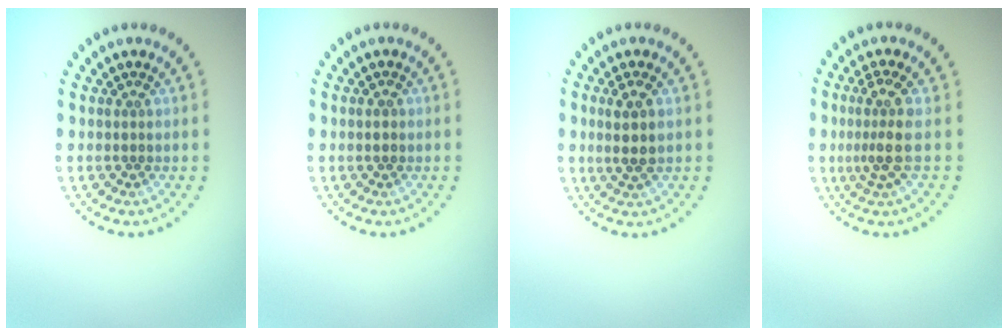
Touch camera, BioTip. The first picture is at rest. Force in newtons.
{"total": 1.1, "press": 1.1, "slide": 0.2}
{"total": 2.4, "press": 2.2, "slide": 1.0}
{"total": 2.8, "press": 2.1, "slide": 1.9}